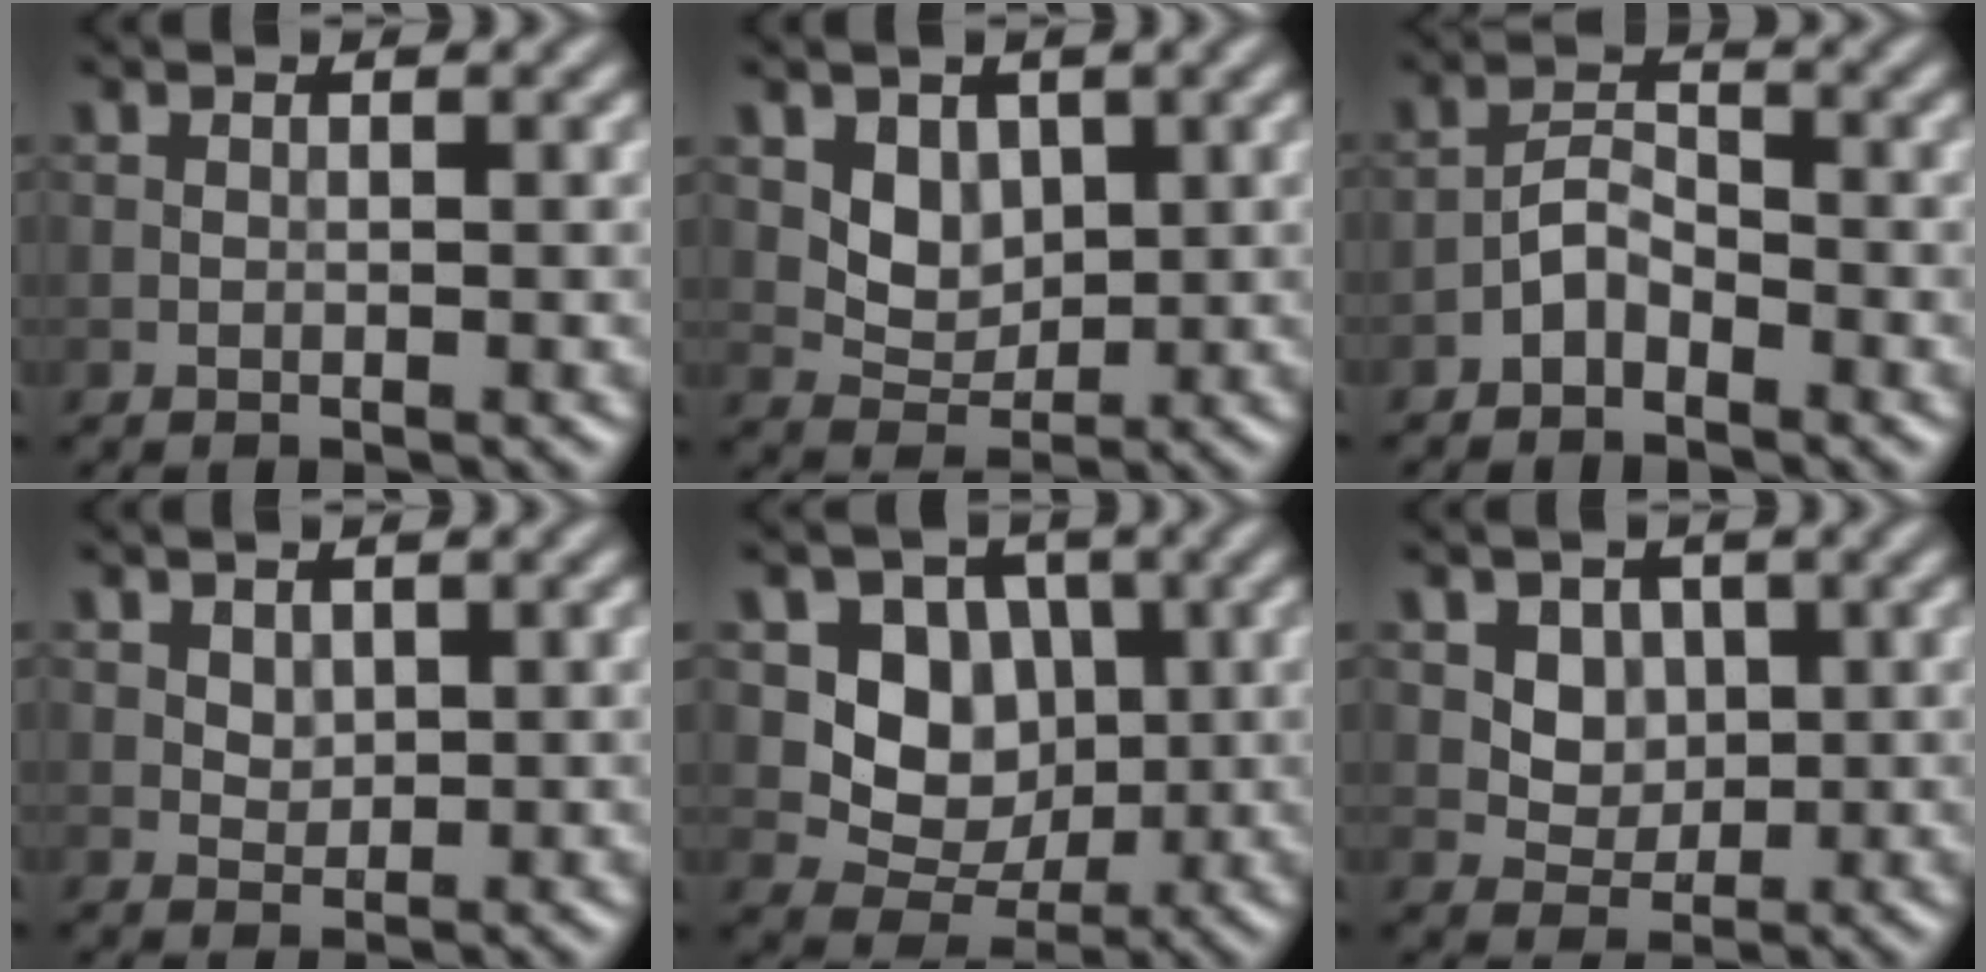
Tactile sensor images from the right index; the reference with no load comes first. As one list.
[{"total": 3.0, "force": [1.0, 2.4, 1.6], "torque": [-0.031, -0.013, 0.024]}, {"total": 2.4, "force": [-1.7, 1.1, 1.2], "torque": [-0.018, 0.013, -0.036]}, {"total": 1.2, "force": [0.5, 0.9, 0.5], "torque": [-0.009, -0.003, 0.012]}, {"total": 5.7, "force": [0.7, 4.8, 3.0], "torque": [-0.045, -0.005, 0.006]}, {"total": 3.2, "force": [1.0, 2.6, 1.6], "torque": [-0.033, -0.012, 0.038]}]